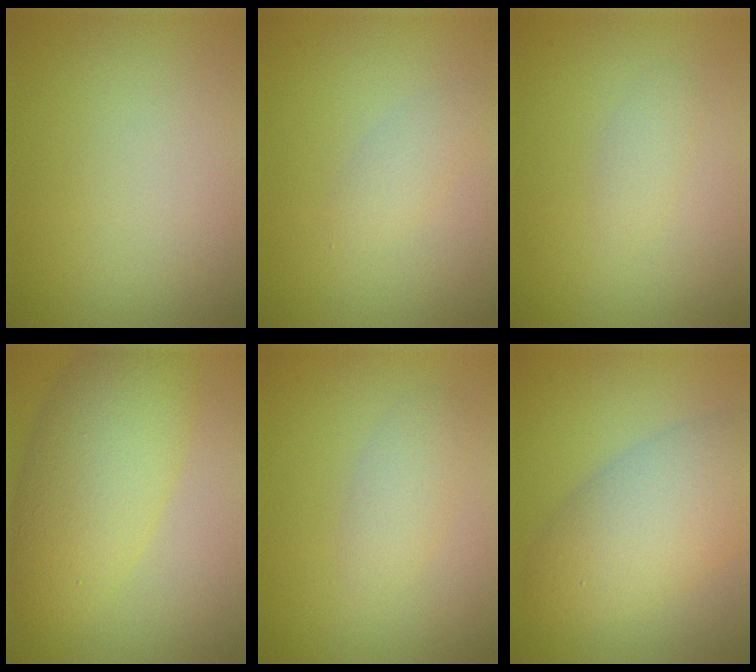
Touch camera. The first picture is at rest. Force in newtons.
{"total": 1.4, "press": 1.4, "slide": 0.0}
{"total": 1.2, "press": 1.2, "slide": 0.0}
{"total": 7.0, "press": 7.0, "slide": 0.1}
{"total": 1.9, "press": 1.9, "slide": 0.1}
{"total": 6.3, "press": 6.3, "slide": 0.2}